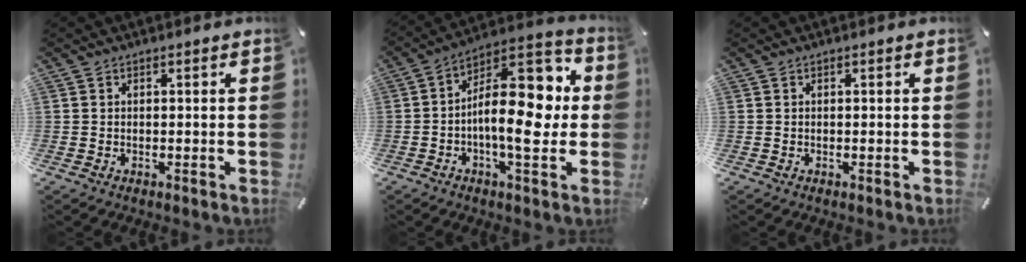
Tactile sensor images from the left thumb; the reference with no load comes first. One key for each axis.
{"total": 19.3, "fx": -0.2, "fy": 9.4, "fz": 16.9, "tx": -0.251, "ty": -0.010, "tz": 0.000}
{"total": 0.0}